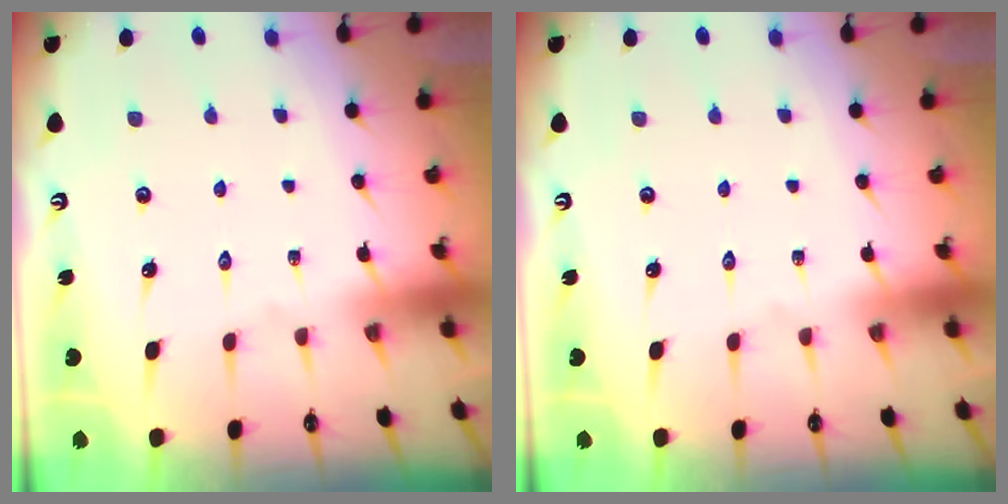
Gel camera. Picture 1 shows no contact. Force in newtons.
{"total": 0.0}